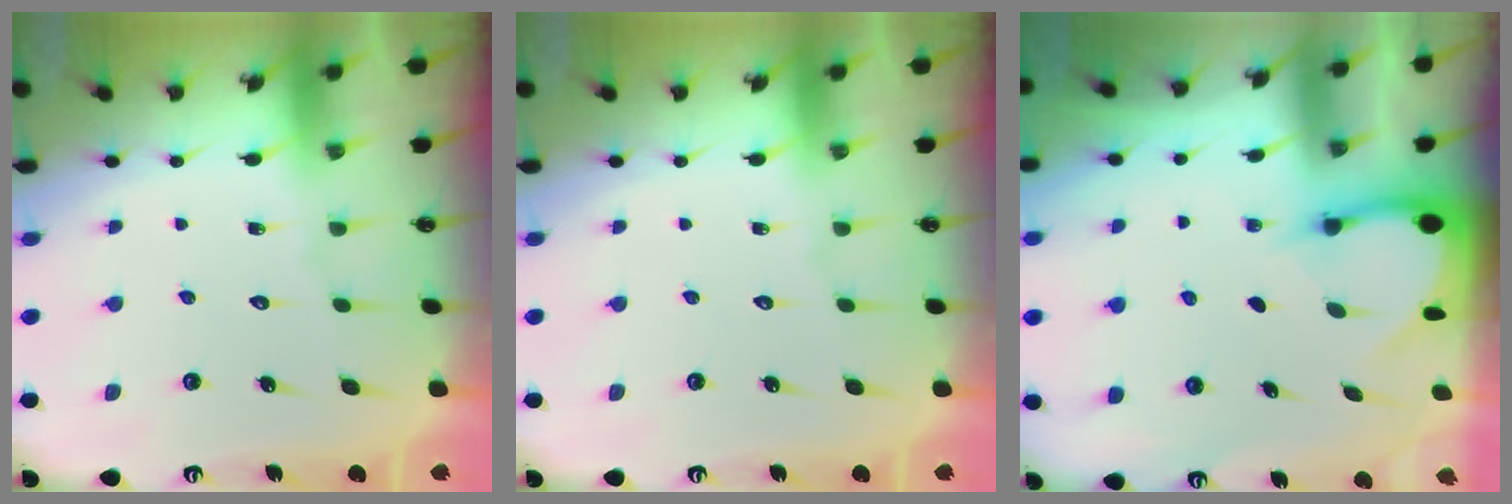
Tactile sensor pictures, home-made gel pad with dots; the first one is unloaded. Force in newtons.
{"total": 0.0}
{"total": 3.0, "press": 3.0, "slide": 0.2}